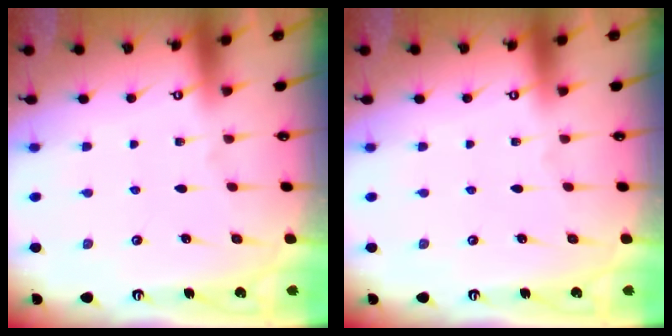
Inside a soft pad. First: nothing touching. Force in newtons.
{"total": 0.0}